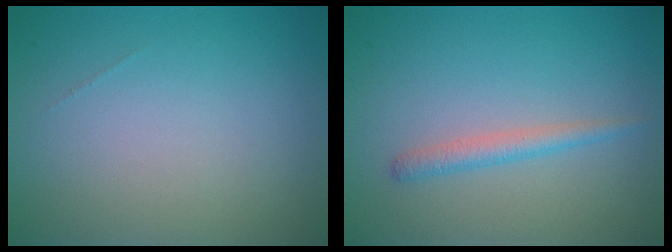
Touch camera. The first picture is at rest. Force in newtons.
{"total": 1.7, "press": 1.7, "slide": 0.0}